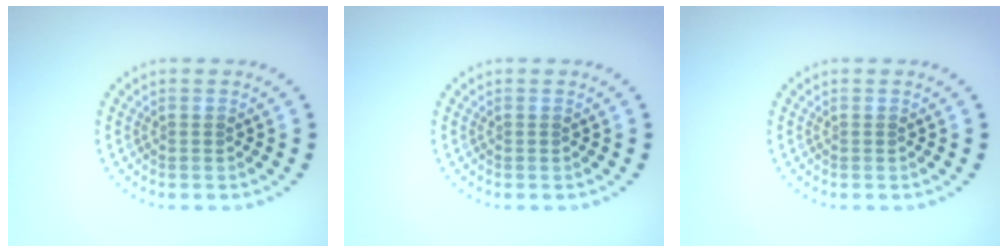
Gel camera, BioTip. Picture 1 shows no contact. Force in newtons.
{"total": 0.0}
{"total": 0.0}